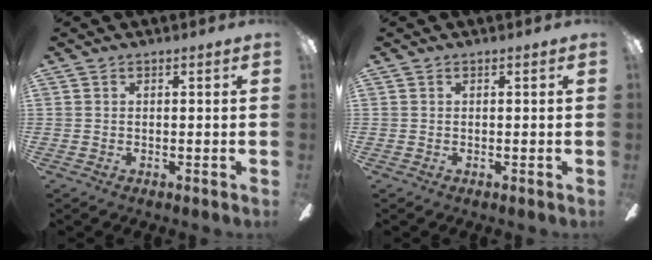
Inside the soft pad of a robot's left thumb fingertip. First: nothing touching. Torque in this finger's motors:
{"motor_torque": [-0.05, 0.03, 0.16, 0.00, 0.00]}